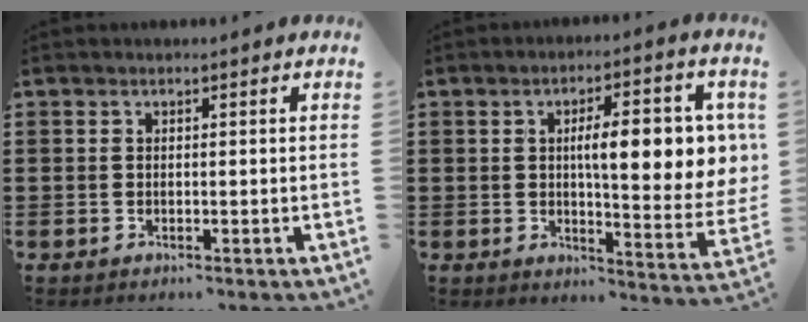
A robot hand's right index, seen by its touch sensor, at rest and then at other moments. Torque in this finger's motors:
{"motor_torque": [2.14, 0.00, 1.05, 0.21]}